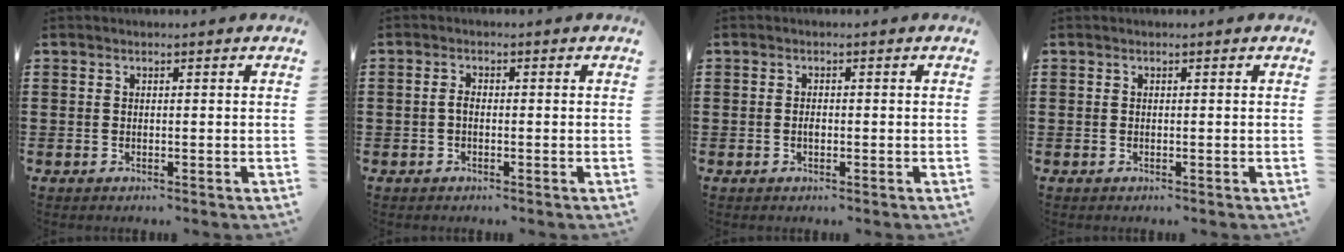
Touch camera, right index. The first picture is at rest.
{"total": 1.5, "force": [-0.5, 0.7, 1.2], "torque": [-0.032, -0.002, -0.012]}
{"total": 1.0, "force": [-0.2, 0.6, 0.8], "torque": [-0.018, -0.001, -0.004]}
{"total": 0.0}